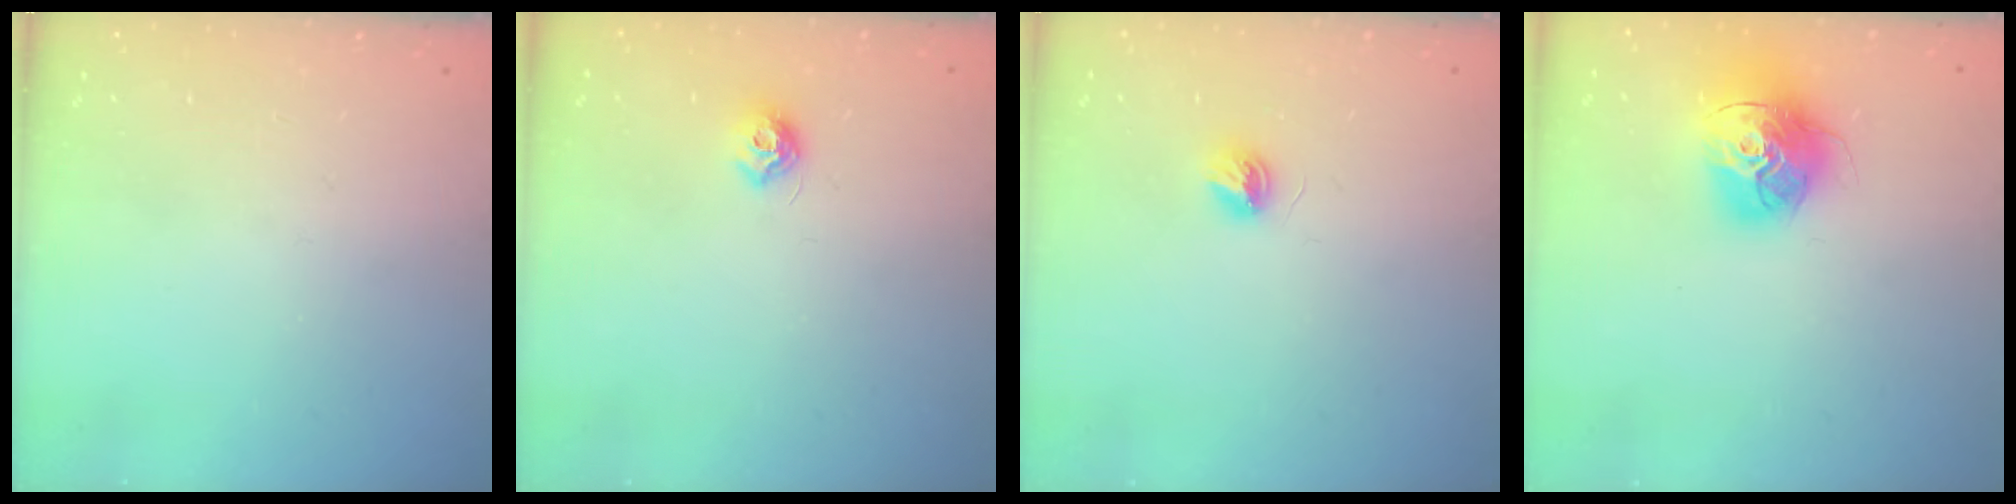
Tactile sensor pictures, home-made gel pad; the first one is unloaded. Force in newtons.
{"total": 7.2, "press": 7.2, "slide": 0.5}
{"total": 4.9, "press": 4.9, "slide": 0.4}
{"total": 15.4, "press": 15.3, "slide": 1.5}